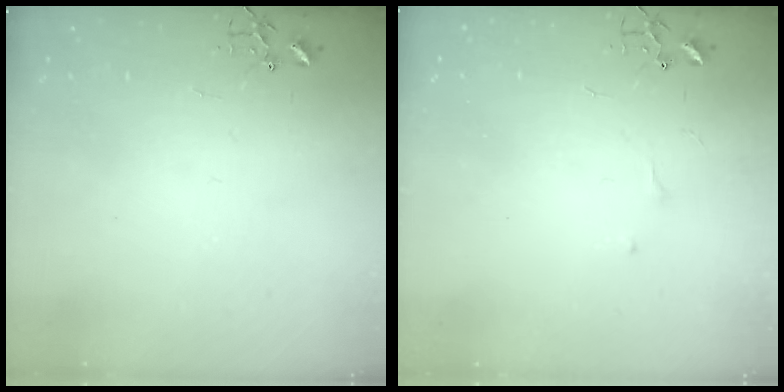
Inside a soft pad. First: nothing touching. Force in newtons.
{"total": 4.7, "press": 4.7, "slide": 0.7}